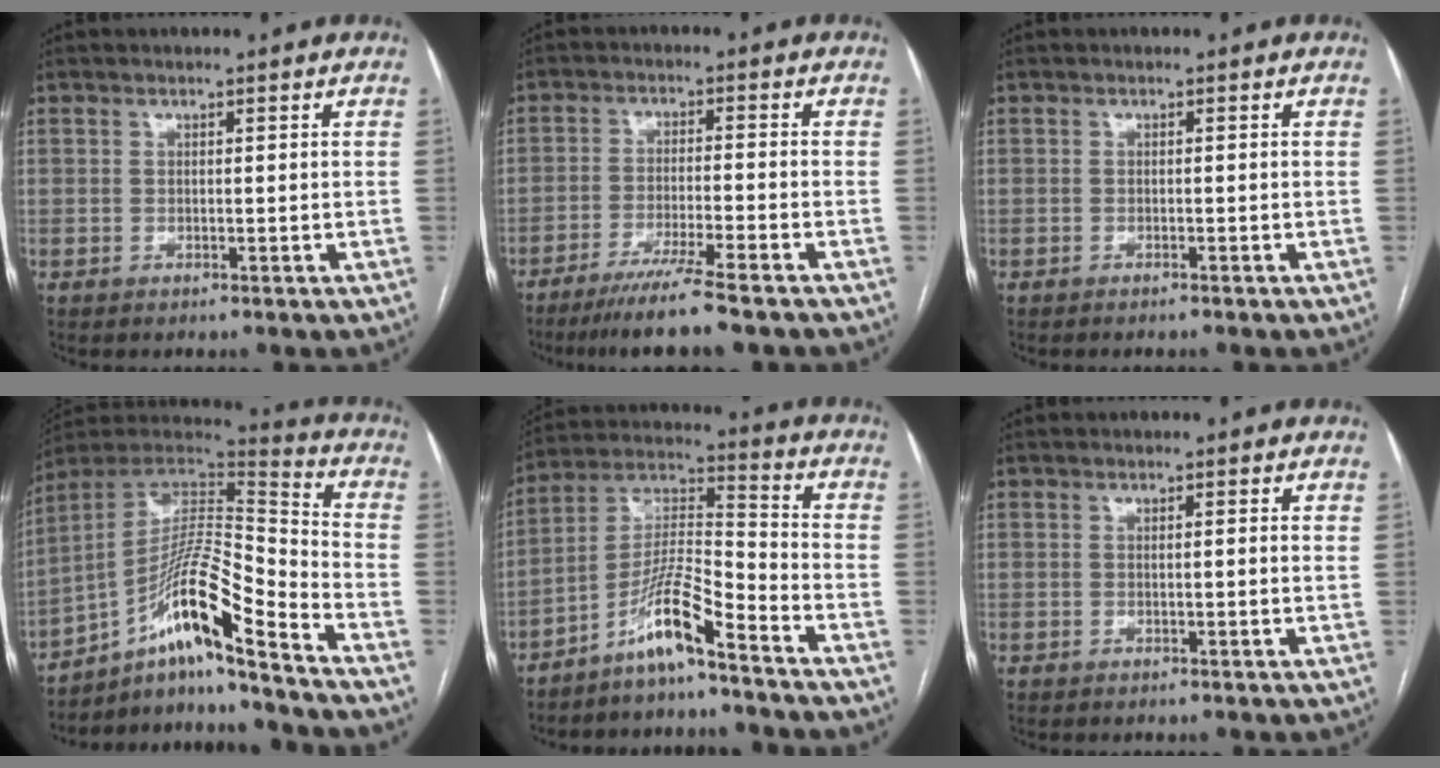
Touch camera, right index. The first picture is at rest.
{"total": 9.5, "force": [-7.4, -0.9, 5.8], "torque": [-0.086, -0.028, -0.122]}
{"total": 1.0, "force": [-0.9, -0.1, 0.4], "torque": [-0.009, -0.001, -0.013]}
{"total": 16.1, "force": [-10.2, 0.6, 12.4], "torque": [-0.229, 0.020, -0.175]}
{"total": 9.8, "force": [-6.9, 0.5, 6.9], "torque": [-0.142, 0.009, -0.133]}
{"total": 1.0, "force": [0.3, 0.0, 1.0], "torque": [-0.016, 0.003, 0.003]}